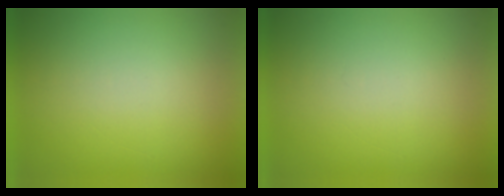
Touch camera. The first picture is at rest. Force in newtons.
{"total": 0.0}